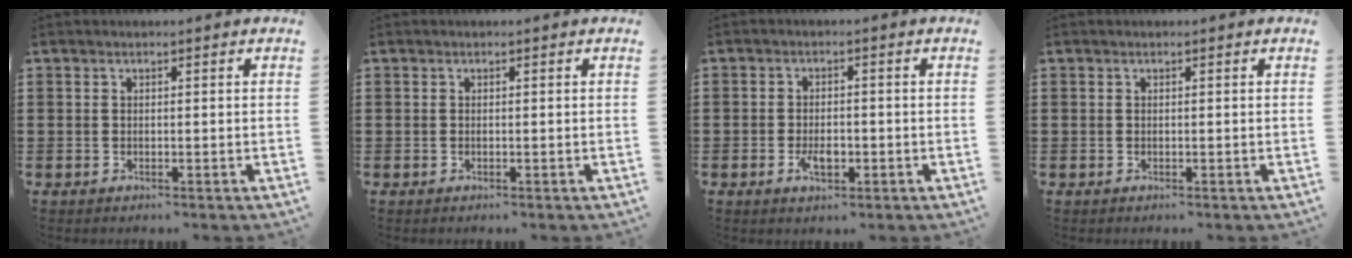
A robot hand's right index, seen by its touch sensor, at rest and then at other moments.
{"total": 0.0}
{"total": 3.2, "force": [-1.0, 1.6, 2.6], "torque": [-0.053, 0.001, -0.018]}
{"total": 0.0}